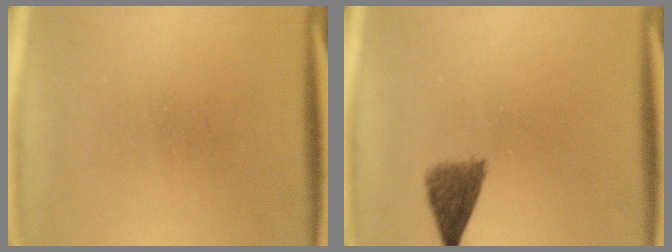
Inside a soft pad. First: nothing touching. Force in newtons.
{"total": 4.0}